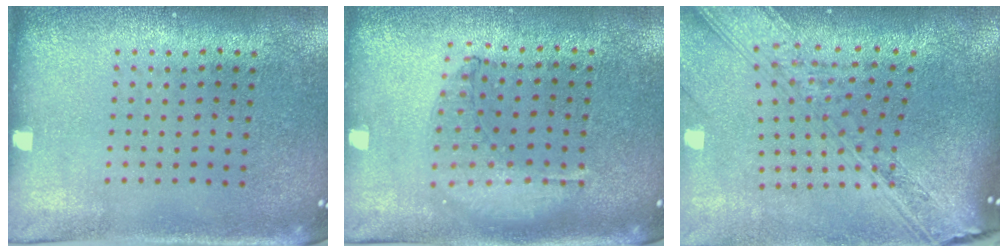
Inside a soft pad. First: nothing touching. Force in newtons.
{"total": 0.9, "press": 0.9, "slide": 0.2}
{"total": 3.9, "press": 2.8, "slide": 2.7}